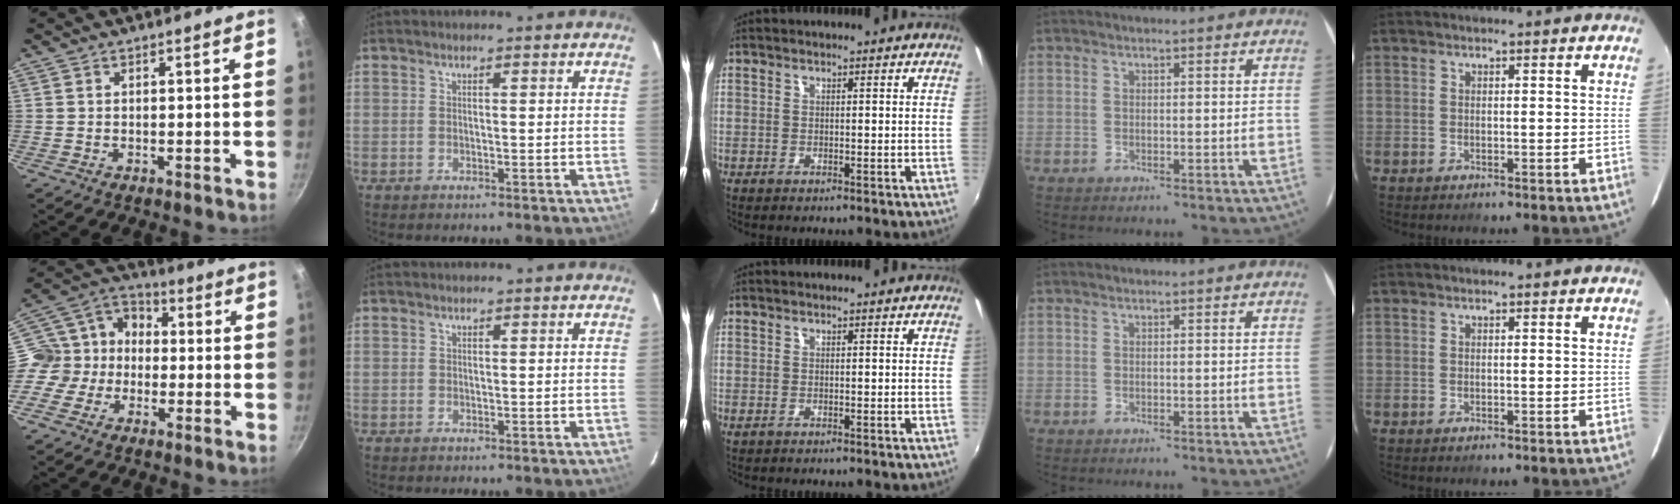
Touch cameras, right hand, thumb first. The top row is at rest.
{"thumb": {"total": 11.2, "force": [-1.6, 9.8, 5.2], "torque": [-0.058, 0.042, -0.055]}, "middle": {"total": 0.7, "force": [-0.2, 0.5, 0.5], "torque": [-0.012, -0.002, -0.004]}}